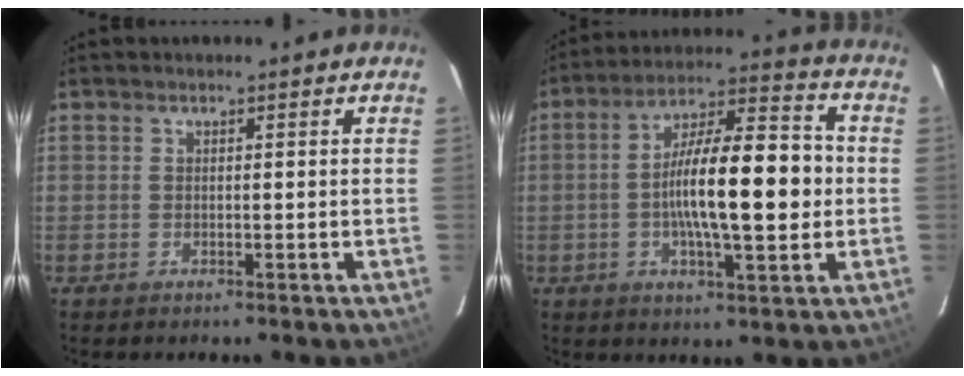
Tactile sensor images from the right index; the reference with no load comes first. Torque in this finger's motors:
{"motor_torque": [1.50, 0.63, 1.05, 0.21]}